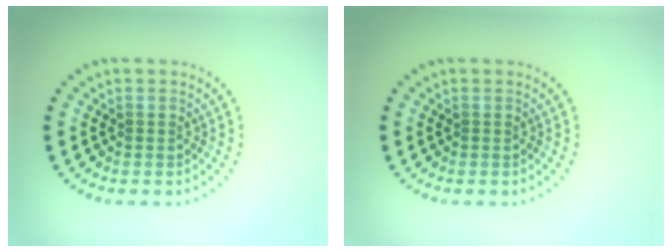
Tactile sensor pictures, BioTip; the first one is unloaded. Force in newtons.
{"total": 0.0}